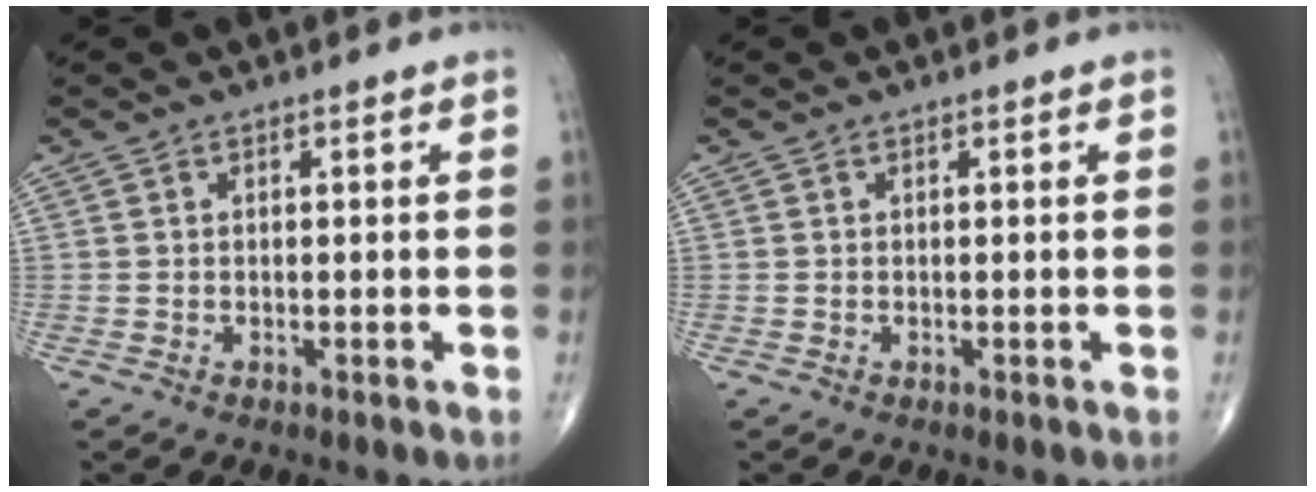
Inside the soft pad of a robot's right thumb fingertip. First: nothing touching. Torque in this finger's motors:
{"motor_torque": [-0.08, 0.01, 0.07, 0.08, 0.00]}